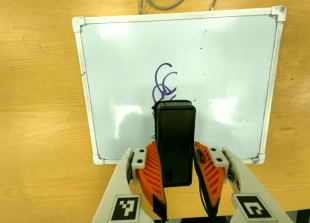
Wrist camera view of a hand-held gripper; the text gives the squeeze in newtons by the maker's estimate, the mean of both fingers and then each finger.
{"total": 5.2, "left": 4.3, "right": 6.1}